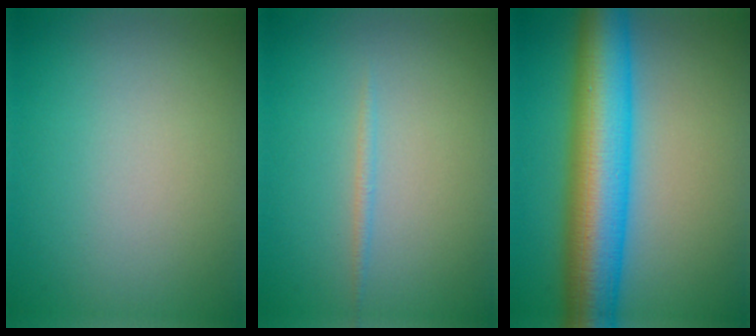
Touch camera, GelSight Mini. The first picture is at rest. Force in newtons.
{"total": 0.7, "press": 0.7, "slide": 0.1}
{"total": 10.9, "press": 10.9, "slide": 0.2}